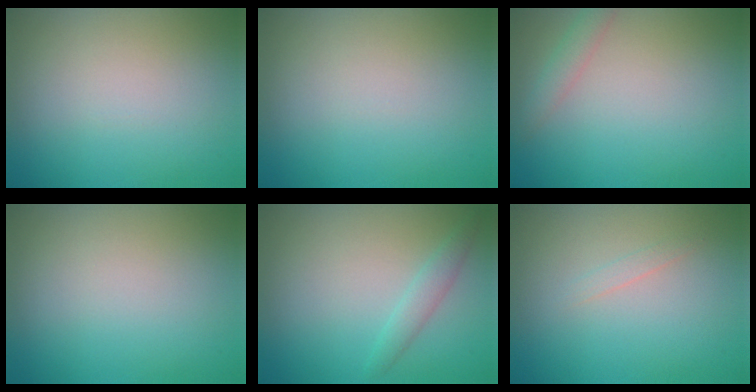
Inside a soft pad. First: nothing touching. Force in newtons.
{"total": 0.0}
{"total": 1.6, "press": 1.6, "slide": 0.0}
{"total": 0.0}
{"total": 1.5, "press": 1.5, "slide": 0.0}
{"total": 0.6, "press": 0.6, "slide": 0.0}